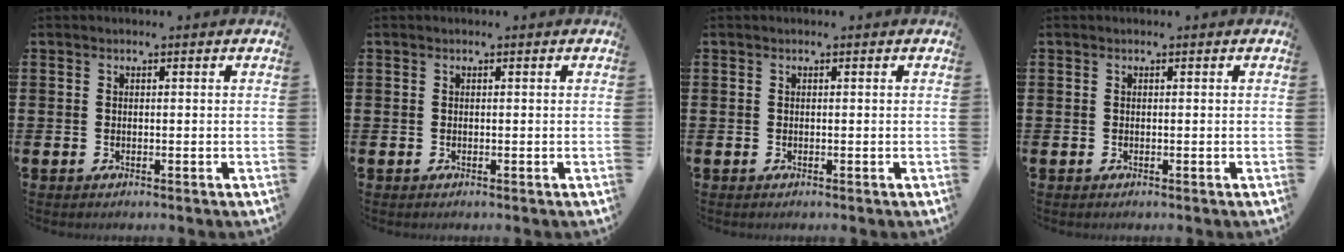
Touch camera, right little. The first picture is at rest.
{"total": 0.0}
{"total": 0.0}
{"total": 0.0}